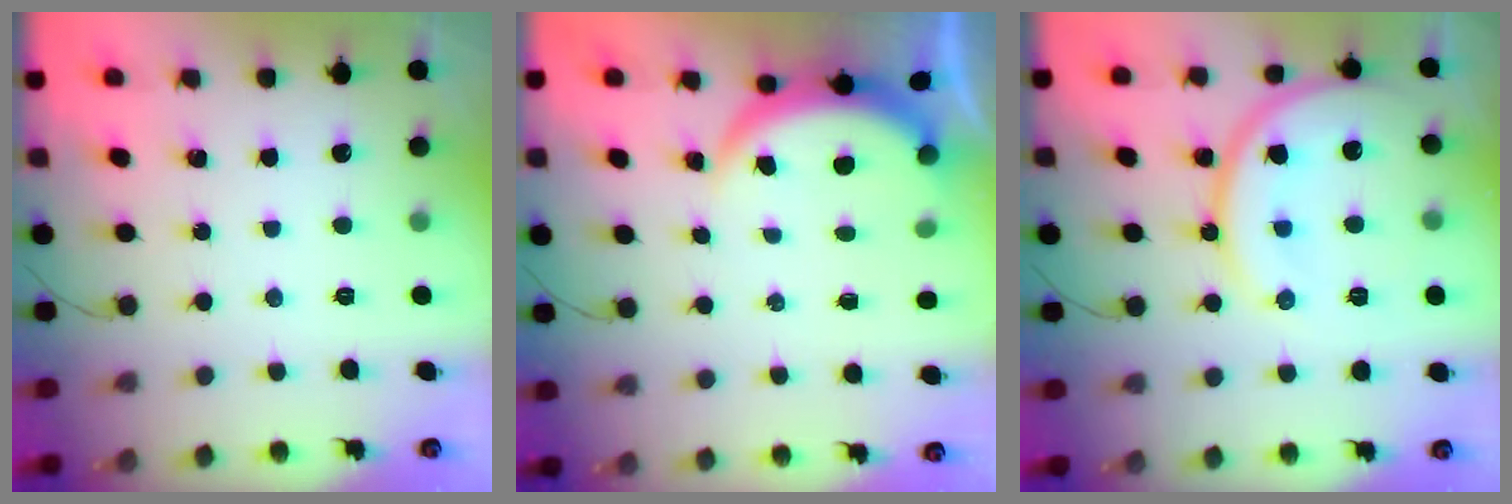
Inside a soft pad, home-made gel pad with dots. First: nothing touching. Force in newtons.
{"total": 4.0, "press": 4.0, "slide": 0.2}
{"total": 16.5, "press": 16.5, "slide": 1.0}